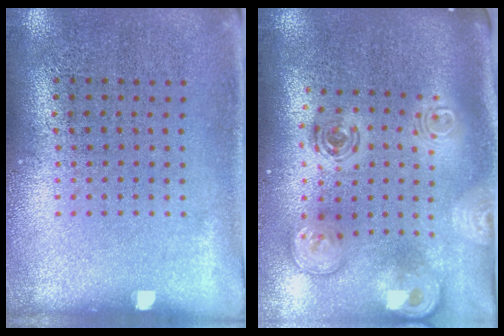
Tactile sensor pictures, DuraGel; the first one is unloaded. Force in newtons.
{"total": 2.8, "press": 2.0, "slide": 2.0}